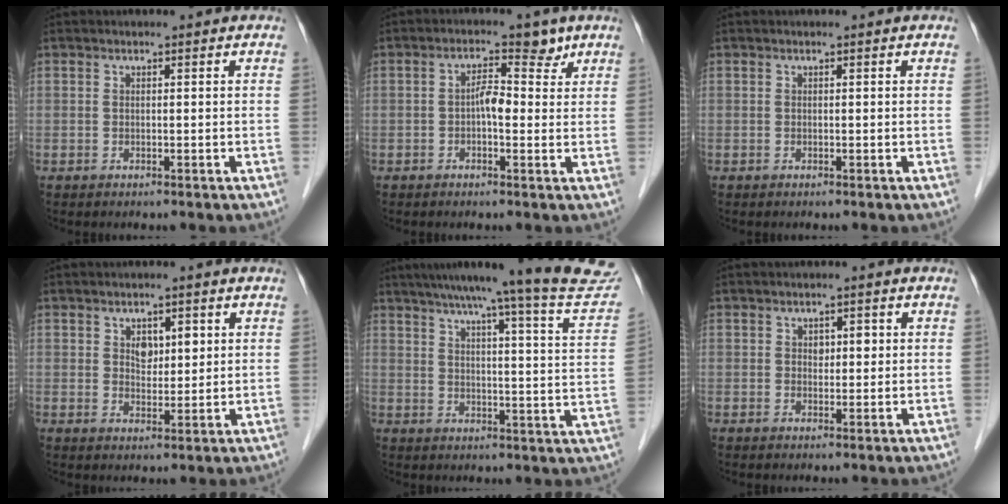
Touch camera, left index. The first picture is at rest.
{"total": 3.9, "force": [0.9, 2.1, 3.1], "torque": [-0.055, 0.024, 0.012]}
{"total": 0.0}
{"total": 3.8, "force": [1.4, 2.2, 2.7], "torque": [-0.043, 0.005, 0.024]}
{"total": 22.0, "force": [19.7, -0.9, 9.8], "torque": [-0.139, -0.053, 0.238]}
{"total": 2.1, "force": [0.5, 1.3, 1.6], "torque": [-0.022, 0.006, 0.007]}